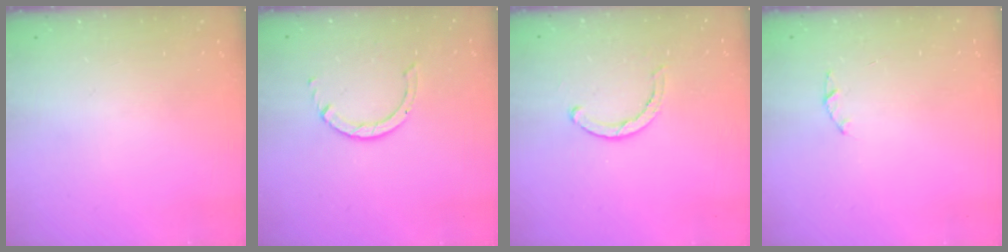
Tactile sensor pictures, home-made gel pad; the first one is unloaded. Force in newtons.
{"total": 1.4, "press": 1.4, "slide": 0.2}
{"total": 2.8, "press": 2.8, "slide": 0.2}
{"total": 1.0, "press": 0.9, "slide": 0.3}